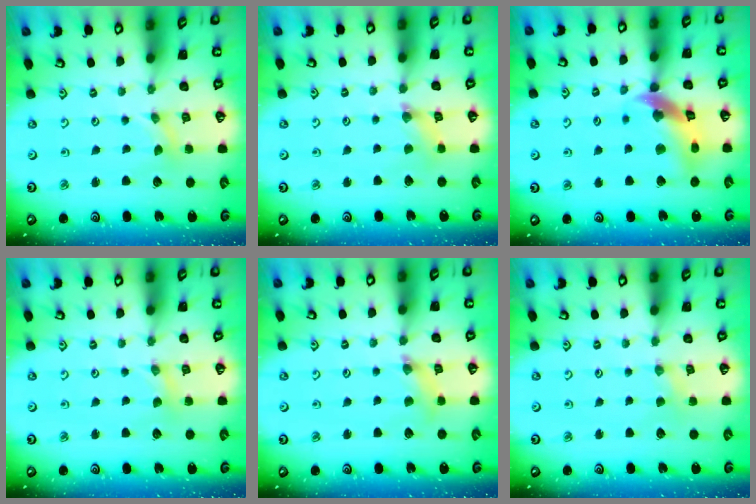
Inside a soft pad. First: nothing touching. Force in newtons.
{"total": 1.7, "press": 1.7, "slide": 0.3}
{"total": 12.8, "press": 12.7, "slide": 1.8}
{"total": 1.2, "press": 1.2, "slide": 0.1}
{"total": 3.7, "press": 3.7, "slide": 0.4}
{"total": 1.3, "press": 1.3, "slide": 0.3}